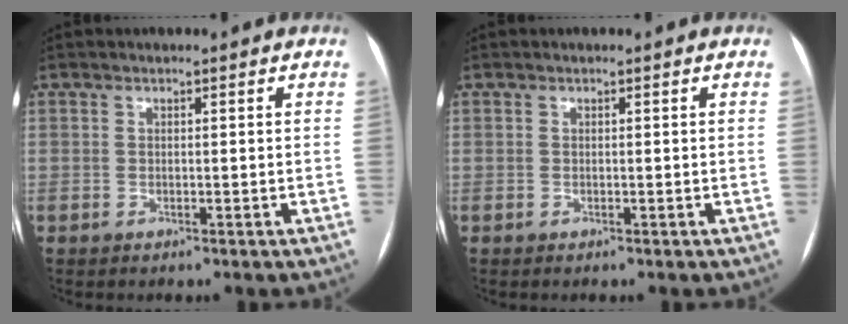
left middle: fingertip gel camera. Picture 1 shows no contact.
{"total": 0.0}